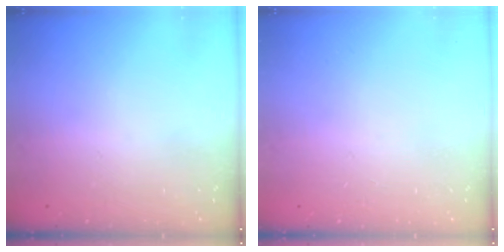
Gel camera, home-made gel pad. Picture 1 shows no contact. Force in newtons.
{"total": 0.0}